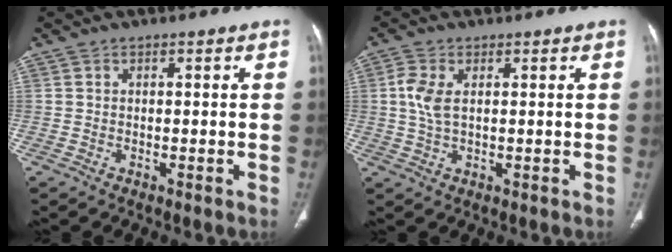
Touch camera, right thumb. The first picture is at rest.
{"total": 4.8, "force": [1.1, 2.4, 4.1], "torque": [-0.101, 0.003, 0.021]}